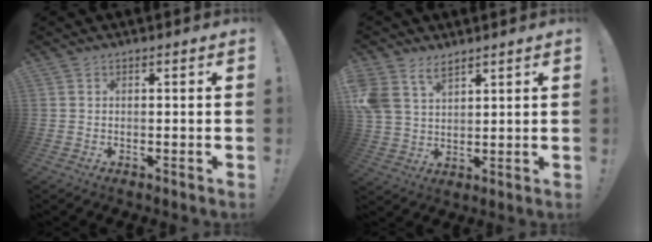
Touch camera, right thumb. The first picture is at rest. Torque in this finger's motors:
{"motor_torque": [0.15, 0.20, 1.02, 0.38, 0.05]}